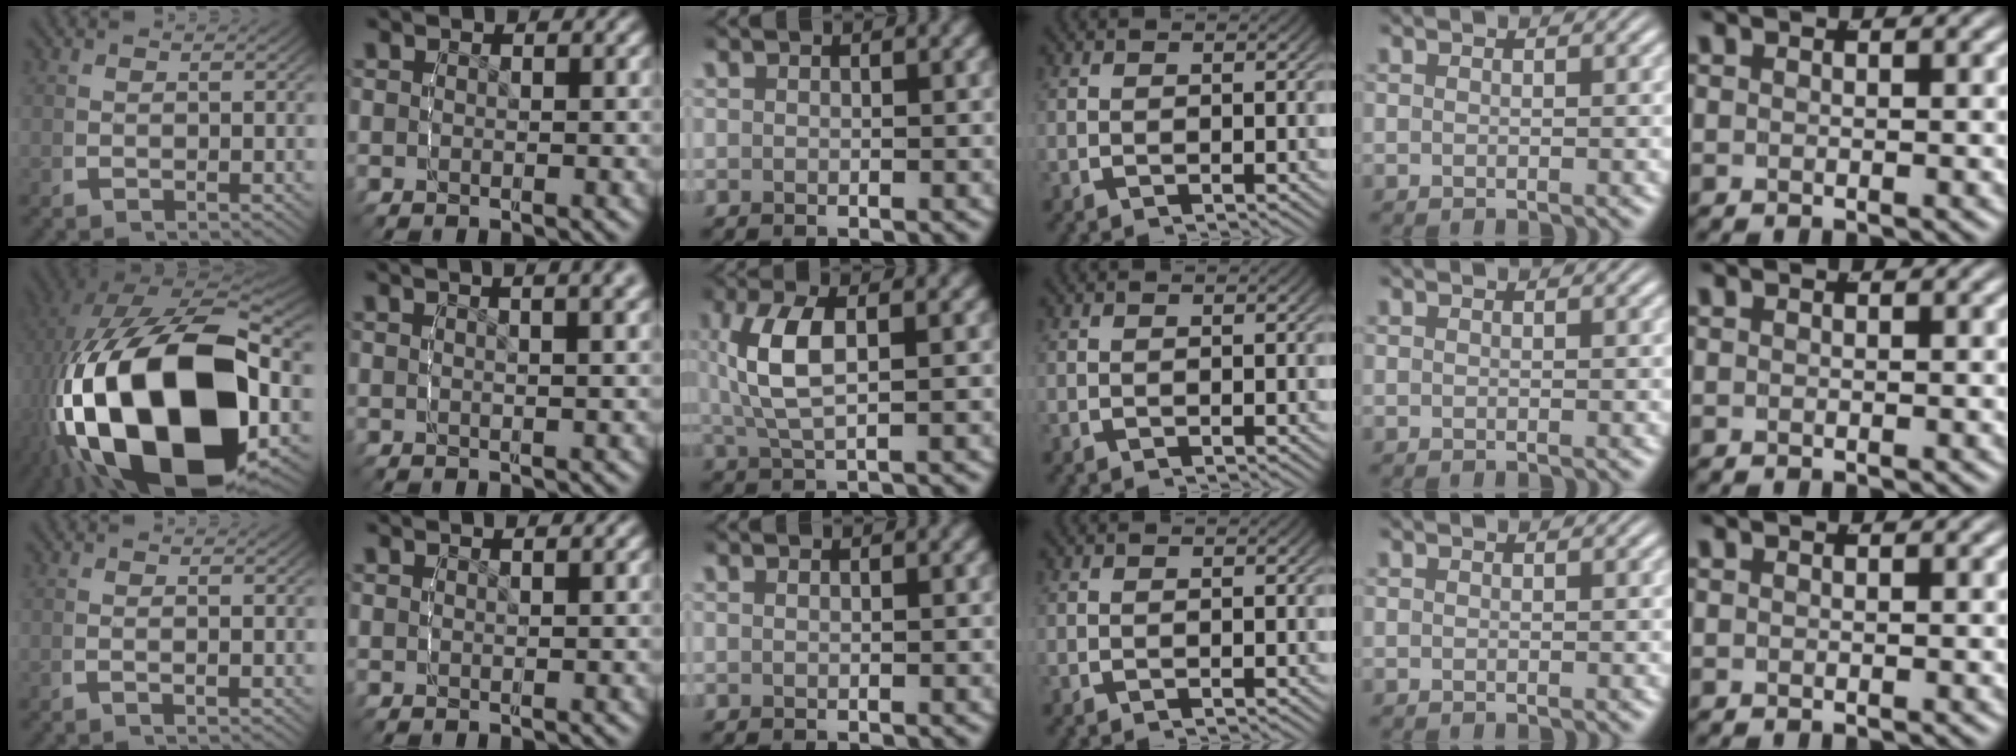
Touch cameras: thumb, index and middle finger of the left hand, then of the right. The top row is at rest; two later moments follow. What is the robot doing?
{"motion": "lift_and_place", "object": "tape"}